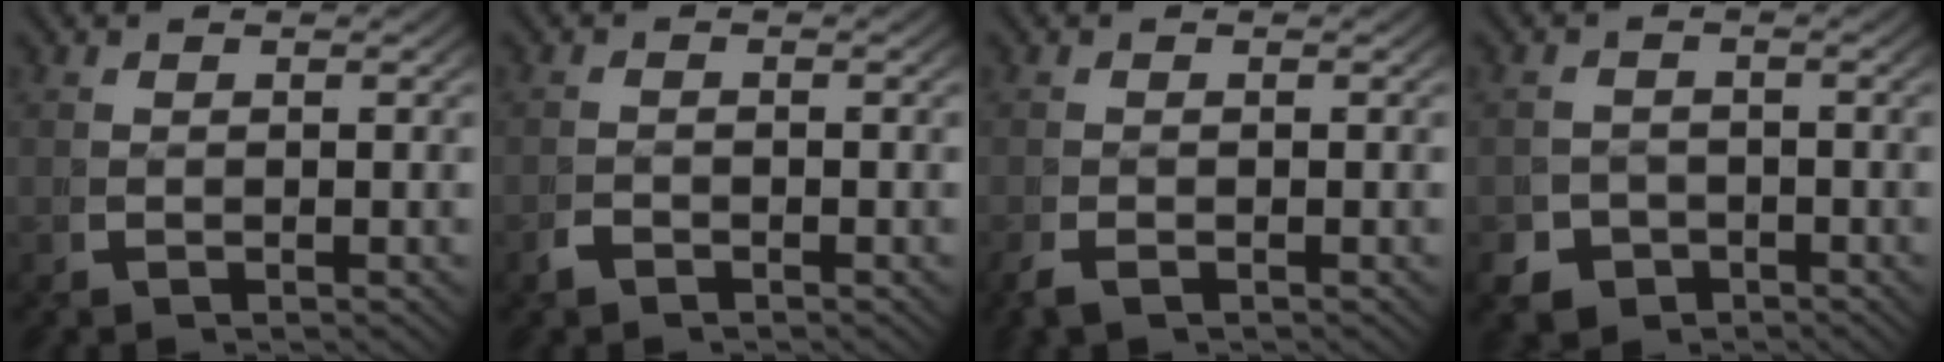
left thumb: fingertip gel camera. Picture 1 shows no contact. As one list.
[{"total": 1.0, "force": [-1.0, 0.2, 0.2], "torque": [-0.006, -0.006, -0.019]}, {"total": 0.9, "force": [-0.8, 0.2, 0.4], "torque": [-0.012, -0.006, -0.014]}, {"total": 5.0, "force": [-3.4, 3.4, 1.2], "torque": [-0.016, -0.025, -0.052]}]